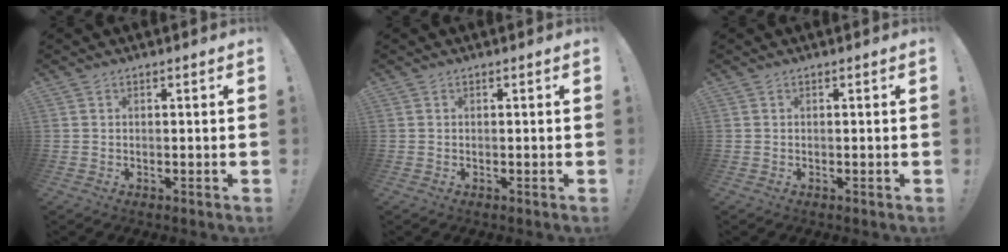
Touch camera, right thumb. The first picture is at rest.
{"total": 0.0}
{"total": 0.0}